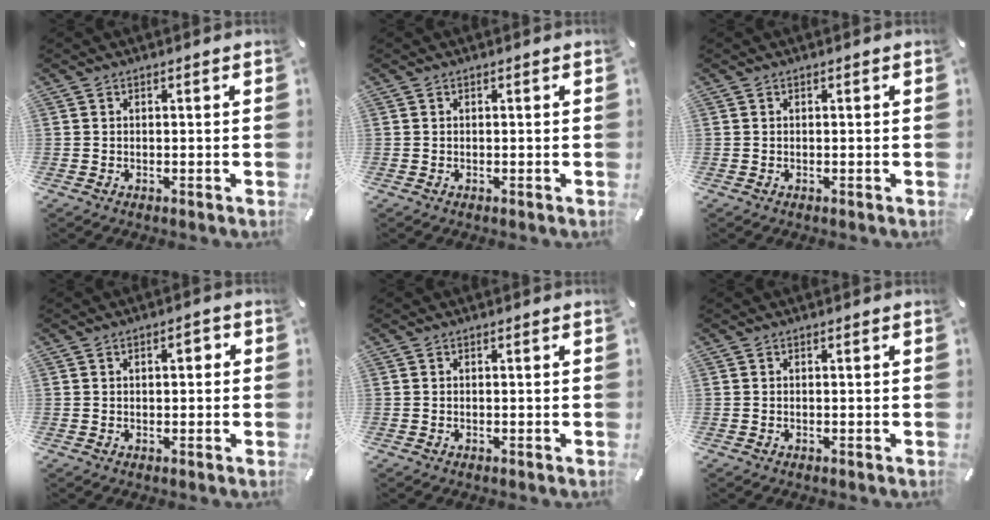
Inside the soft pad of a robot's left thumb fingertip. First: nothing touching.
{"total": 0.0}
{"total": 0.0}
{"total": 2.6, "force": [0.5, 1.6, 2.0], "torque": [-0.025, 0.004, 0.000]}
{"total": 0.0}
{"total": 0.0}